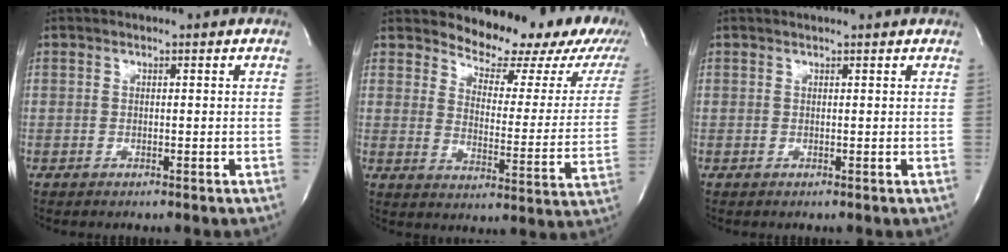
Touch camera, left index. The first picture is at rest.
{"total": 17.3, "force": [14.8, 5.5, 7.2], "torque": [-0.072, -0.050, 0.160]}
{"total": 2.0, "force": [1.8, -0.2, 0.8], "torque": [-0.015, 0.010, 0.022]}